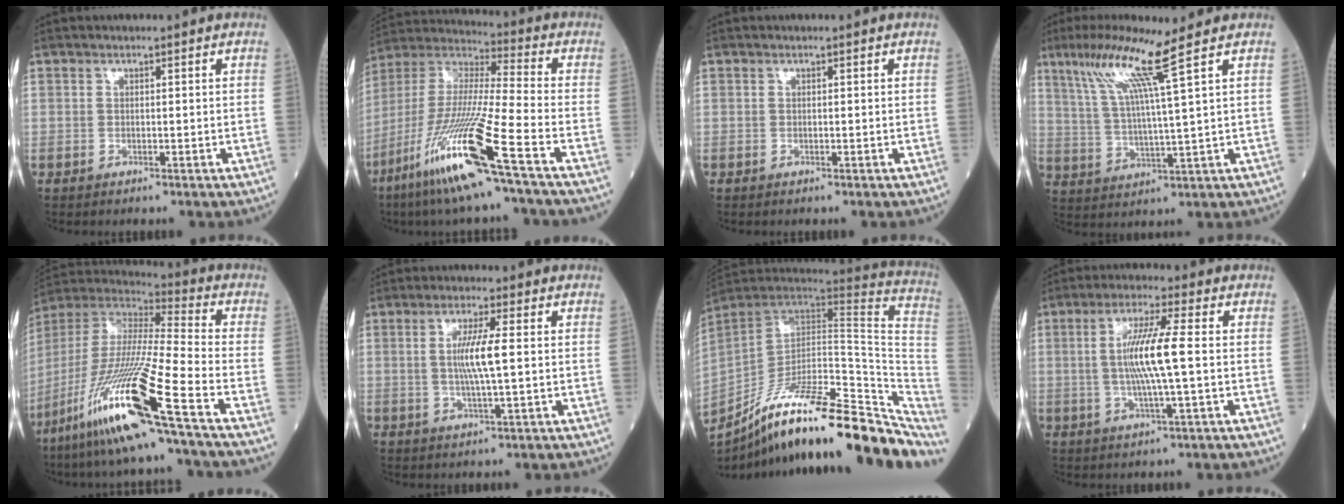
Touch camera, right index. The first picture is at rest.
{"total": 19.3, "force": [-10.2, -0.7, 16.4], "torque": [-0.366, -0.055, -0.204]}
{"total": 0.0}
{"total": 9.9, "force": [5.6, -2.2, 7.9], "torque": [-0.151, 0.008, 0.109]}
{"total": 22.9, "force": [-12.7, -0.7, 19.0], "torque": [-0.412, -0.059, -0.252]}
{"total": 5.9, "force": [0.4, -0.1, 5.9], "torque": [-0.114, -0.003, 0.008]}
{"total": 30.0, "force": [-22.2, 7.3, 18.8], "torque": [-0.219, -0.012, -0.326]}
{"total": 8.9, "force": [0.2, -0.2, 8.9], "torque": [-0.173, 0.000, 0.000]}